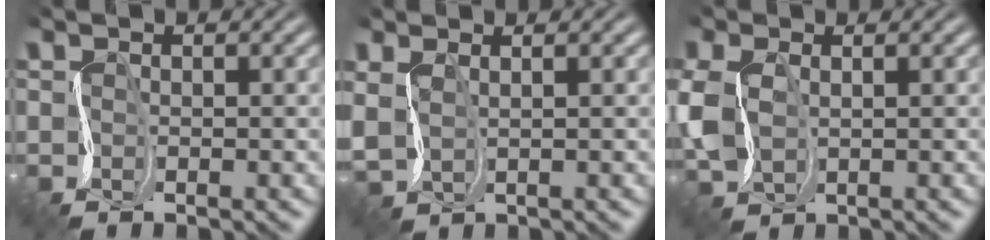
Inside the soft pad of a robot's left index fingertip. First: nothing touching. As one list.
[{"total": 1.4, "force": [1.3, 0.5, 0.4], "torque": [-0.016, 0.008, 0.030]}, {"total": 4.0, "force": [0.7, 3.1, 2.5], "torque": [-0.079, 0.004, 0.025]}]